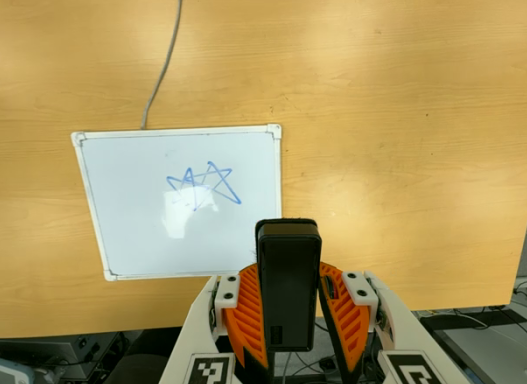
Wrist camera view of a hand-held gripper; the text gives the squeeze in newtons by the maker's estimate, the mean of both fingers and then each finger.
{"total": 7.8, "left": 6.0, "right": 9.6}